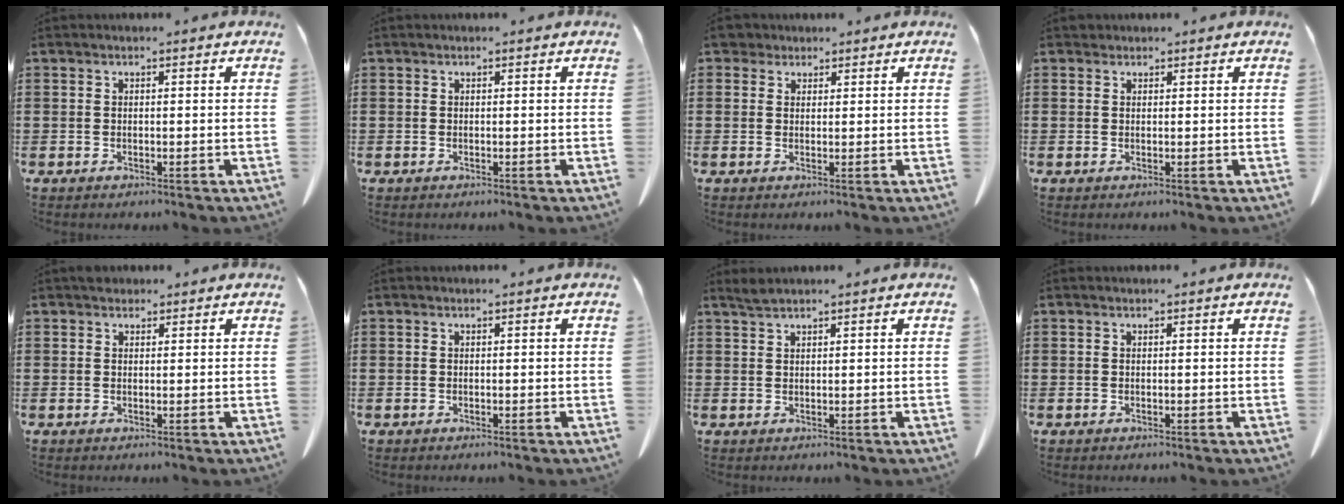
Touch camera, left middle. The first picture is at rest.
{"total": 0.0}
{"total": 2.7, "force": [2.1, 1.5, 0.8], "torque": [-0.025, 0.009, 0.040]}
{"total": 0.7, "force": [0.6, 0.4, 0.0], "torque": [-0.002, 0.001, 0.011]}
{"total": 1.4, "force": [1.1, 0.8, 0.1], "torque": [-0.006, 0.004, 0.022]}
{"total": 0.0}
{"total": 1.4, "force": [1.2, 0.1, 0.7], "torque": [-0.018, -0.001, 0.024]}
{"total": 0.0}